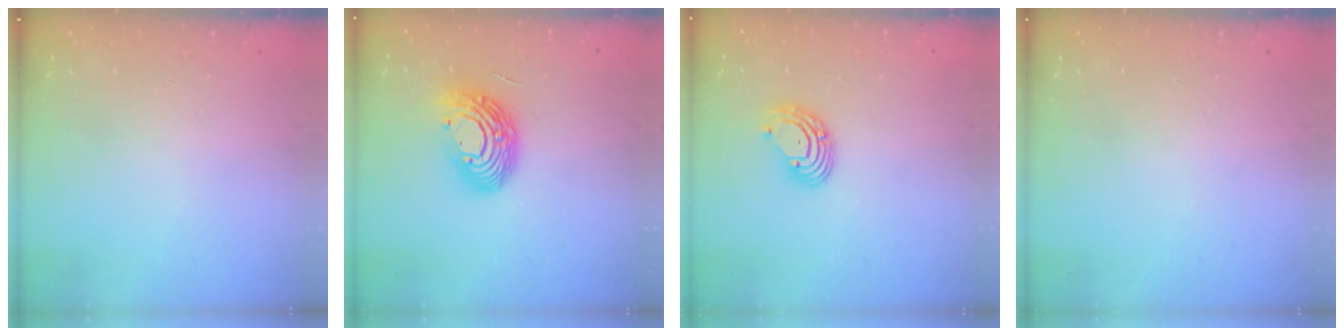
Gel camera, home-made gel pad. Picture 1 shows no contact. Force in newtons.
{"total": 14.2, "press": 14.2, "slide": 1.1}
{"total": 6.5, "press": 6.4, "slide": 0.8}
{"total": 0.0}